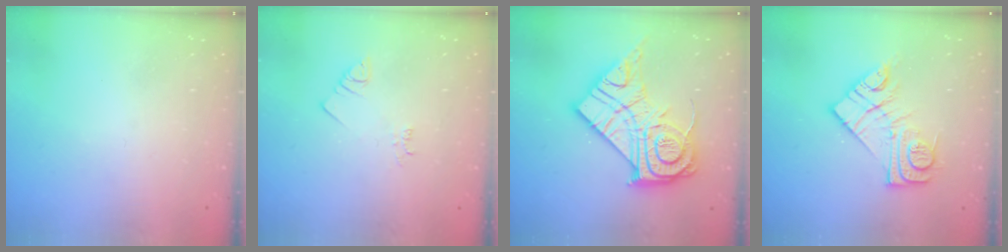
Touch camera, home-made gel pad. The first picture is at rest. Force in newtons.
{"total": 2.5, "press": 2.5, "slide": 0.5}
{"total": 23.3, "press": 23.3, "slide": 1.7}
{"total": 13.6, "press": 13.6, "slide": 0.9}